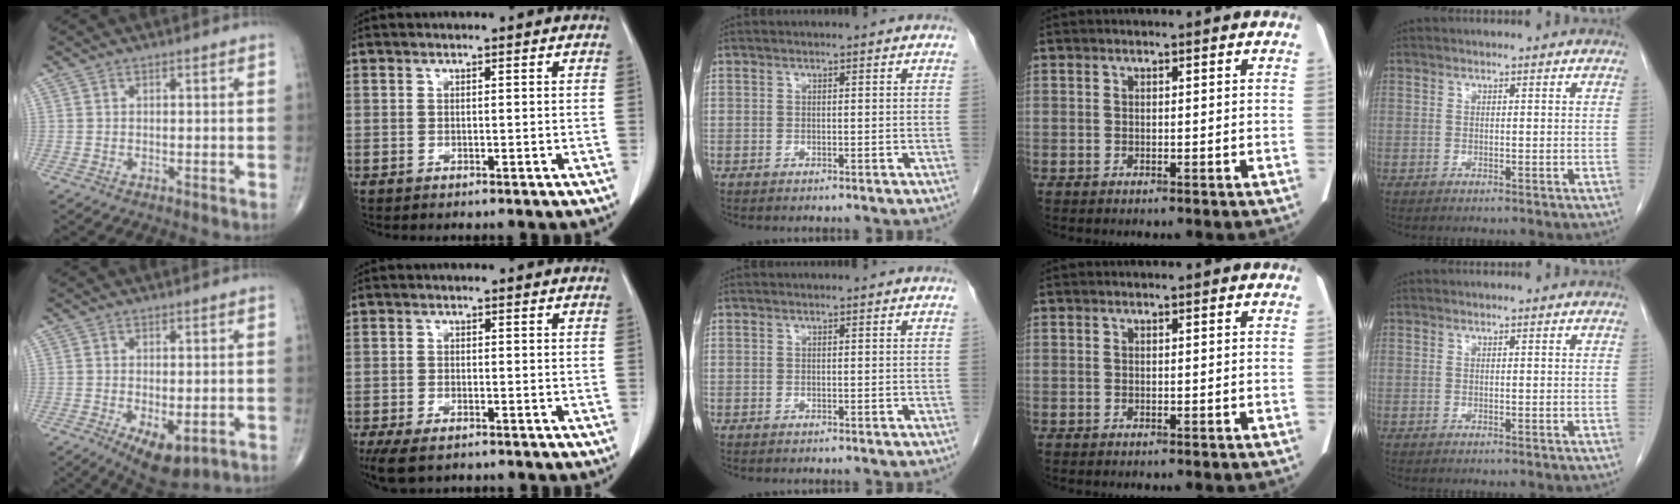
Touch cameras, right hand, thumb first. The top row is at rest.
{"thumb": {"total": 8.0, "force": [-3.1, 3.8, 6.4], "torque": [-0.094, -0.010, -0.038]}, "index": {"total": 6.3, "force": [-4.6, 2.5, 3.5], "torque": [-0.059, -0.011, -0.074]}}